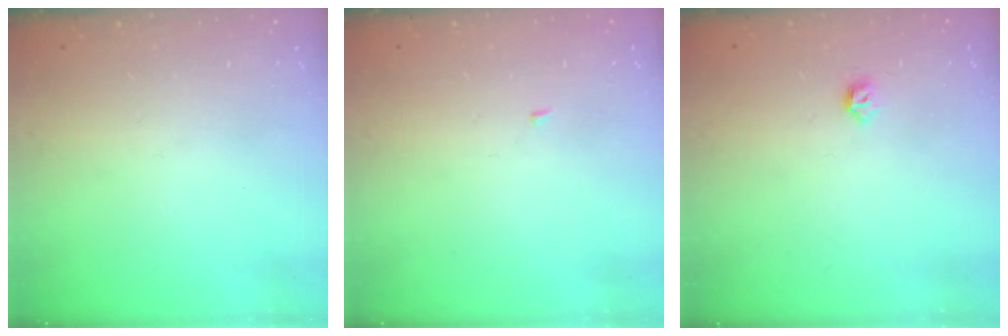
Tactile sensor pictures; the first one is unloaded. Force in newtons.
{"total": 1.4, "press": 1.3, "slide": 0.1}
{"total": 3.4, "press": 3.3, "slide": 0.7}